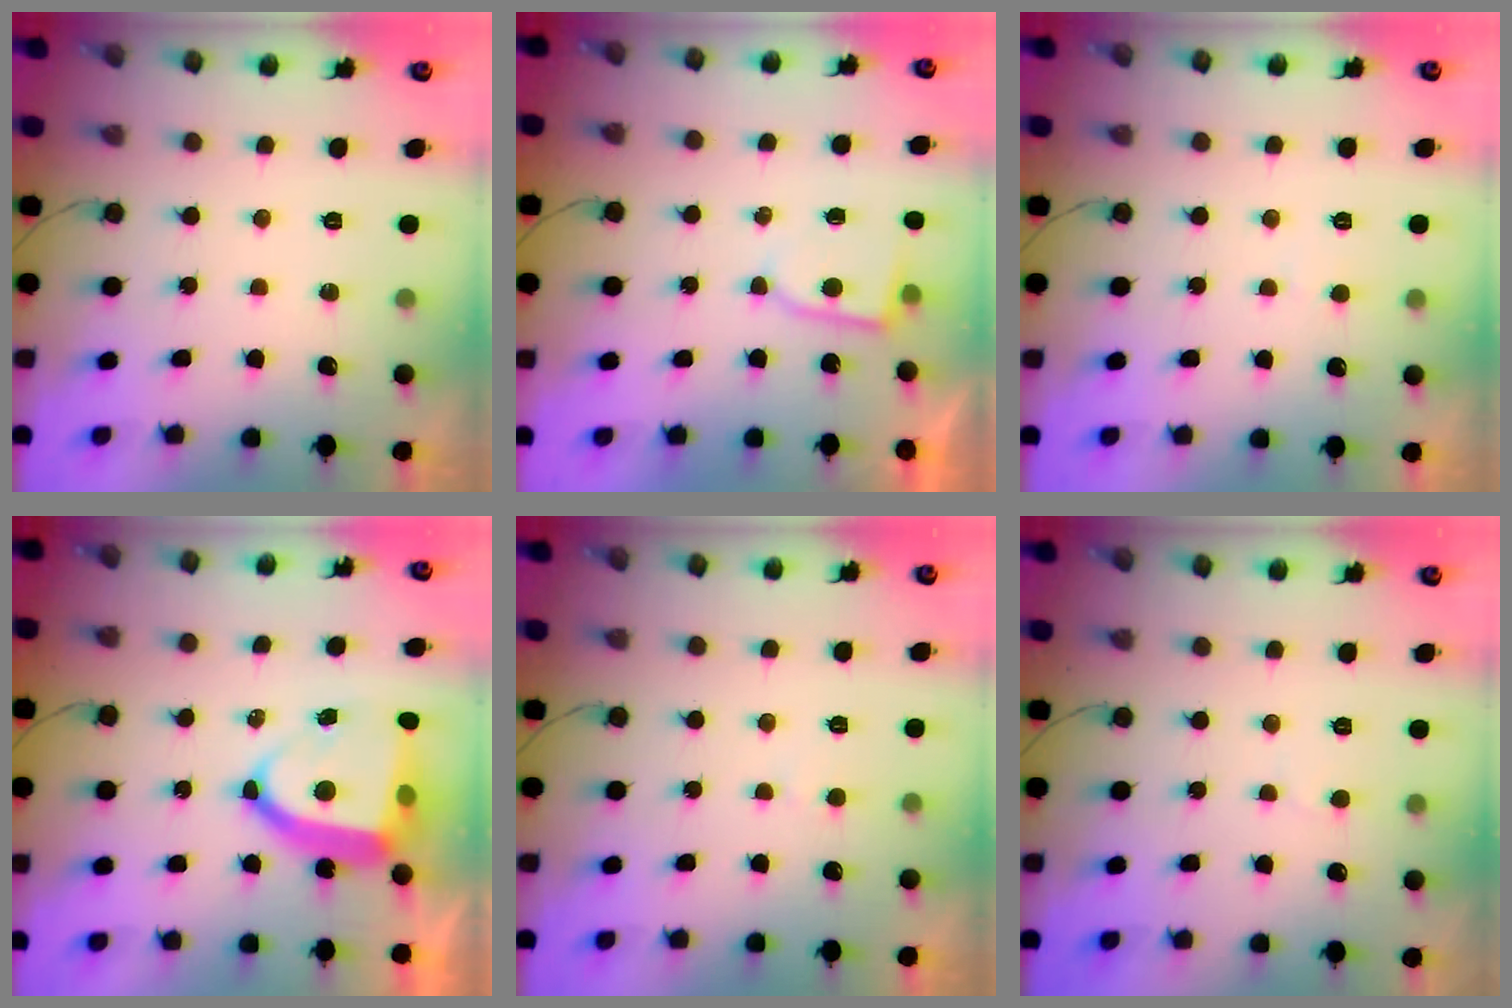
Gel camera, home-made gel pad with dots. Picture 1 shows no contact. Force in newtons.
{"total": 4.1, "press": 4.1, "slide": 0.4}
{"total": 2.0, "press": 2.0, "slide": 0.1}
{"total": 11.8, "press": 11.7, "slide": 1.5}
{"total": 1.7, "press": 1.7, "slide": 0.1}
{"total": 2.6, "press": 2.6, "slide": 0.2}